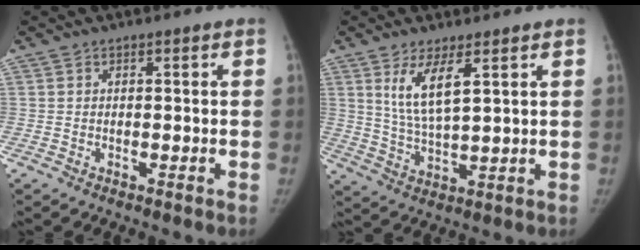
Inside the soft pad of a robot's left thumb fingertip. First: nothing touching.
{"total": 7.7, "force": [3.5, 2.1, 6.5], "torque": [-0.124, -0.030, 0.078]}